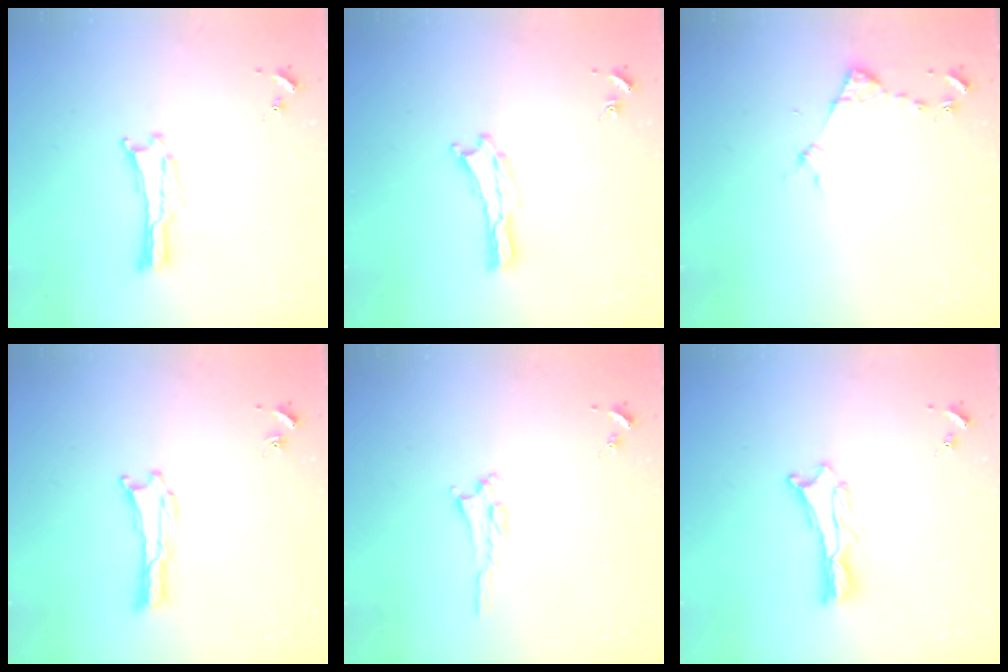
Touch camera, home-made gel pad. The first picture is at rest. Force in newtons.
{"total": 0.0}
{"total": 3.8, "press": 3.8, "slide": 0.4}
{"total": 0.0}
{"total": 2.2, "press": 2.2, "slide": 0.3}
{"total": 1.1, "press": 1.0, "slide": 0.2}